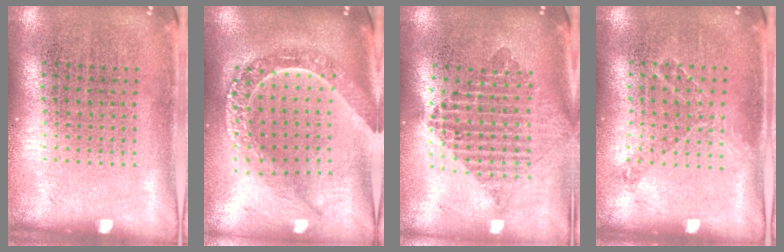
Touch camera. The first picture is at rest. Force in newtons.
{"total": 2.4, "press": 2.0, "slide": 1.3}
{"total": 2.1, "press": 1.7, "slide": 1.2}
{"total": 0.8, "press": 0.7, "slide": 0.4}